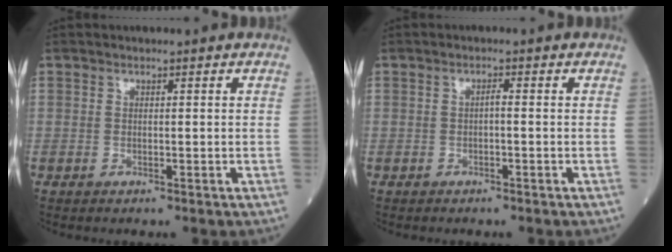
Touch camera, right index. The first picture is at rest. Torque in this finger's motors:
{"motor_torque": [0.21, -0.05, 0.07, 0.02]}